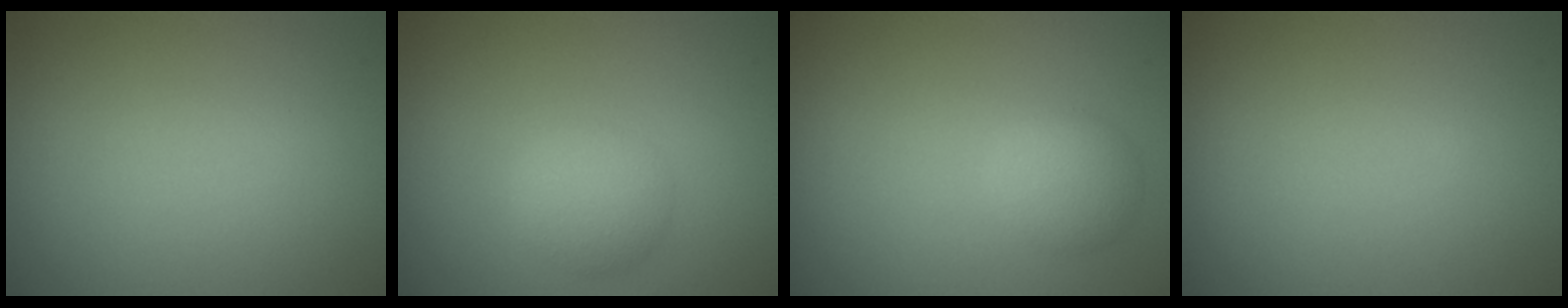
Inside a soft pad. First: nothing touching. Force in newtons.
{"total": 2.9, "press": 2.9, "slide": 0.0}
{"total": 2.4, "press": 2.4, "slide": 0.0}
{"total": 0.0}